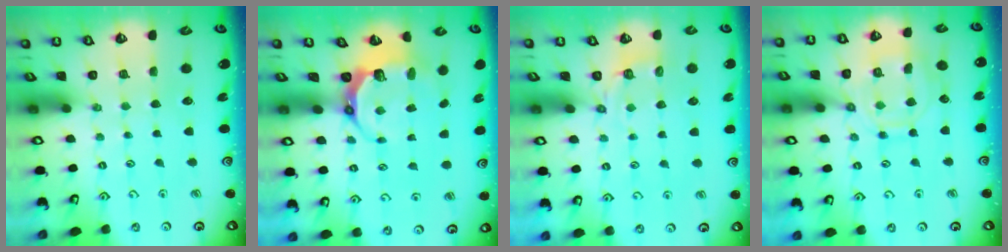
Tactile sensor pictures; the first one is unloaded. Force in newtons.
{"total": 6.8, "press": 5.6, "slide": 3.9}
{"total": 2.9, "press": 2.0, "slide": 2.1}
{"total": 11.0, "press": 11.0, "slide": 0.5}